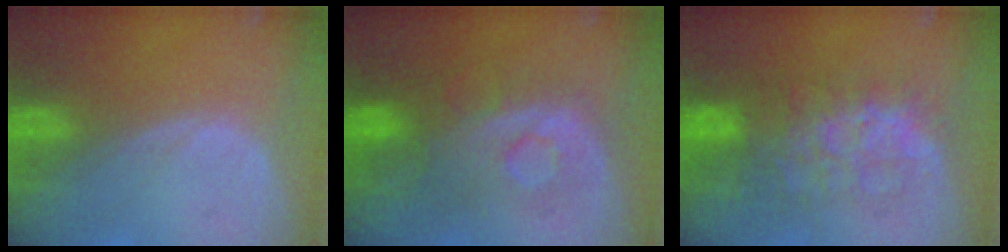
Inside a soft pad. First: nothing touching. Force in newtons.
{"total": 8.3, "press": 8.3, "slide": 0.9}
{"total": 8.3, "press": 8.3, "slide": 0.2}